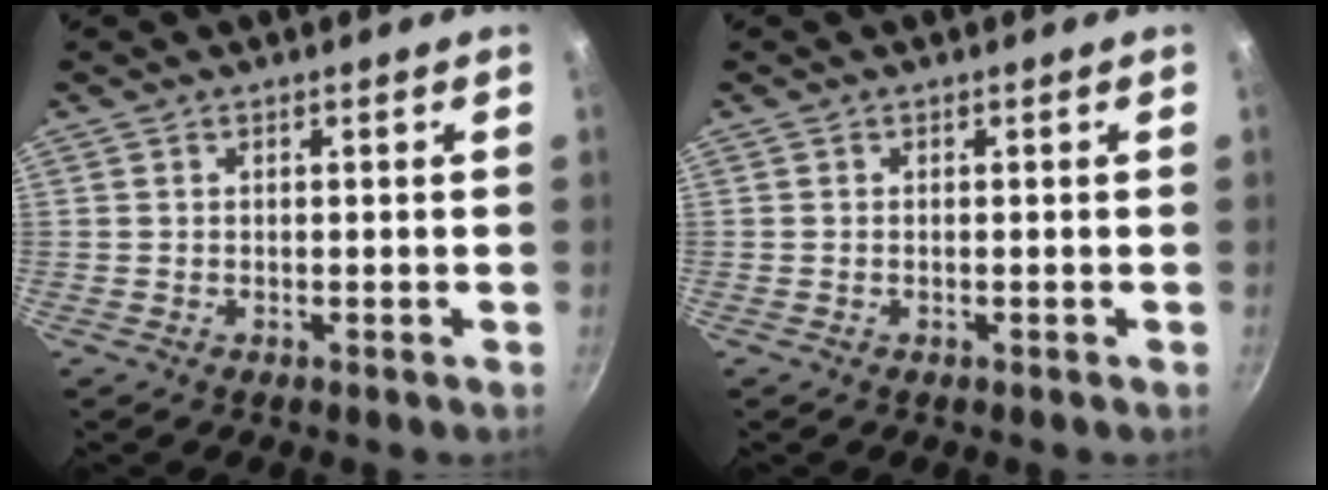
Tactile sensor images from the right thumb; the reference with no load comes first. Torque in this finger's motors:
{"motor_torque": [0.06, -0.06, 0.49, -0.11, 0.04]}